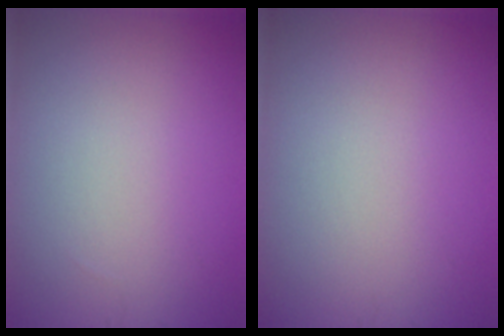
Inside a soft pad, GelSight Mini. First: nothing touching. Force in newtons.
{"total": 0.0}